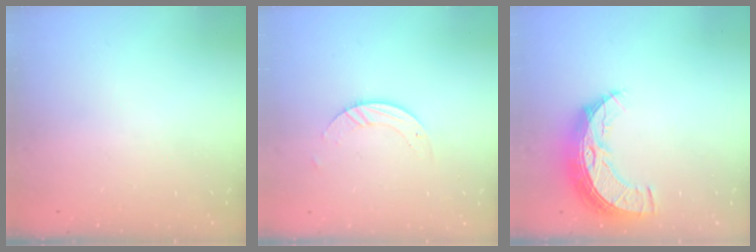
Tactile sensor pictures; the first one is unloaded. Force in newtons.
{"total": 3.4, "press": 3.4, "slide": 0.1}
{"total": 11.5, "press": 11.5, "slide": 0.9}